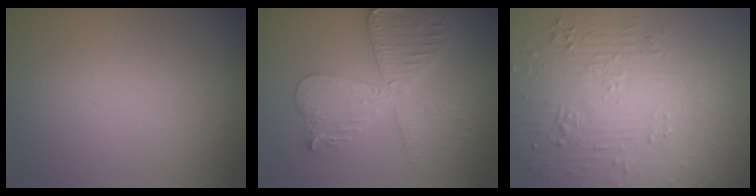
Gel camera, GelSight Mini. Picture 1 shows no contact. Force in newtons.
{"total": 5.7, "press": 5.6, "slide": 0.9}
{"total": 6.0, "press": 3.6, "slide": 4.8}